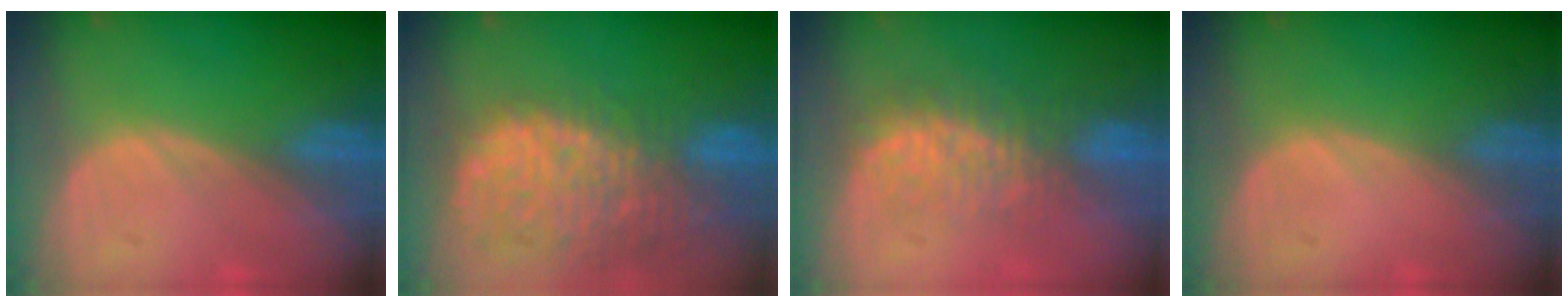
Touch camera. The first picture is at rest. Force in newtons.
{"total": 14.3, "press": 11.7, "slide": 8.1}
{"total": 7.8, "press": 7.5, "slide": 2.1}
{"total": 0.0}